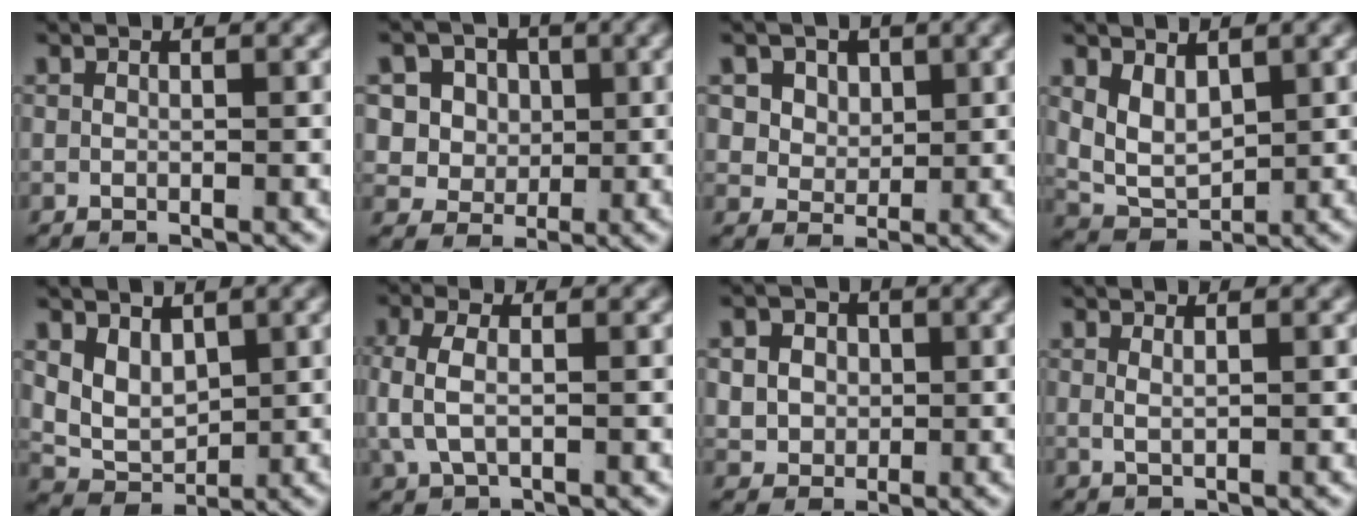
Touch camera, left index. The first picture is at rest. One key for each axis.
{"total": 11.2, "fx": 0.2, "fy": 10.4, "fz": 3.9, "tx": -0.122, "ty": -0.037, "tz": -0.001}
{"total": 6.7, "fx": 1.5, "fy": 6.1, "fz": 2.4, "tx": -0.078, "ty": -0.023, "tz": 0.026}
{"total": 6.0, "fx": 0.8, "fy": 4.9, "fz": 3.4, "tx": -0.084, "ty": -0.027, "tz": 0.021}
{"total": 7.0, "fx": 1.1, "fy": 5.9, "fz": 3.5, "tx": -0.086, "ty": -0.026, "tz": 0.024}
{"total": 3.3, "fx": 0.3, "fy": 1.8, "fz": 2.7, "tx": -0.077, "ty": -0.010, "tz": 0.016}
{"total": 5.3, "fx": 0.4, "fy": 4.8, "fz": 2.2, "tx": -0.050, "ty": -0.015, "tz": 0.011}
{"total": 0.9, "fx": 0.4, "fy": -0.3, "fz": 0.7, "tx": -0.017, "ty": -0.012, "tz": 0.020}